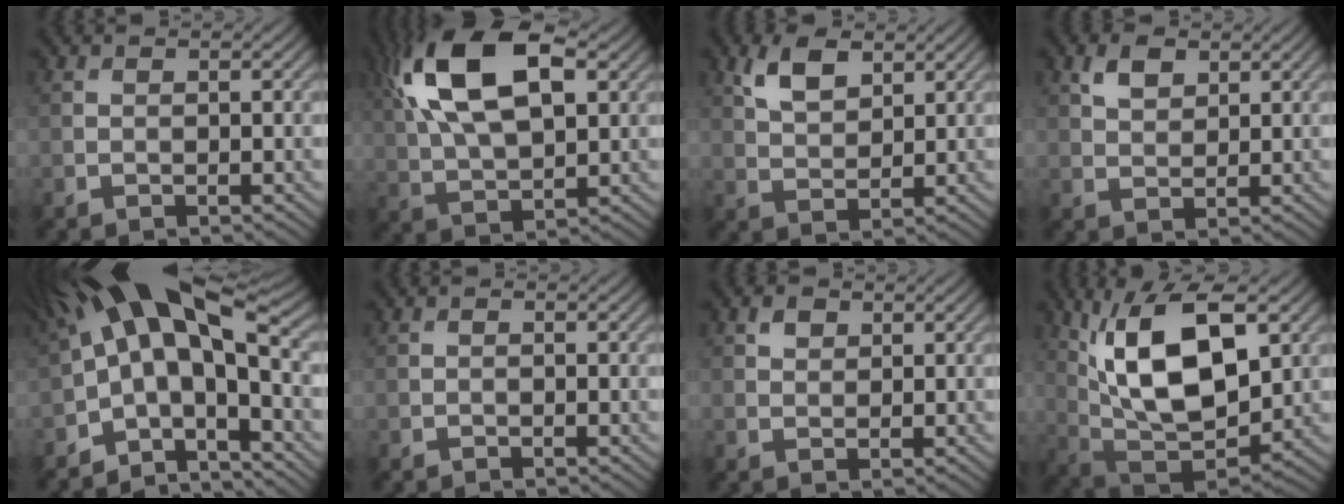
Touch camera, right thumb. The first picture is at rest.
{"total": 15.9, "force": [6.0, 7.7, 12.5], "torque": [-0.254, 0.024, 0.097]}
{"total": 5.2, "force": [2.9, 2.6, 3.4], "torque": [-0.076, 0.001, 0.059]}
{"total": 3.2, "force": [1.8, 1.8, 1.9], "torque": [-0.040, -0.001, 0.035]}
{"total": 14.6, "force": [-0.3, 5.8, 13.4], "torque": [-0.230, 0.027, -0.018]}
{"total": 0.0}
{"total": 1.5, "force": [0.9, 1.0, 0.6], "torque": [-0.010, 0.001, 0.016]}
{"total": 15.7, "force": [4.9, 7.6, 12.9], "torque": [-0.246, 0.007, 0.089]}